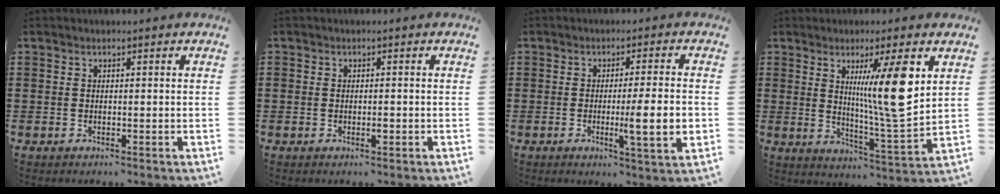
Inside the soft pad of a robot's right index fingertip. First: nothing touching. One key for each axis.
{"total": 1.2, "fx": -0.5, "fy": 0.4, "fz": 1.0, "tx": -0.019, "ty": -0.002, "tz": -0.008}
{"total": 7.4, "fx": -1.2, "fy": 0.4, "fz": 7.3, "tx": -0.104, "ty": -0.018, "tz": -0.022}
{"total": 11.4, "fx": 4.4, "fy": 0.9, "fz": 10.5, "tx": -0.181, "ty": -0.016, "tz": 0.065}